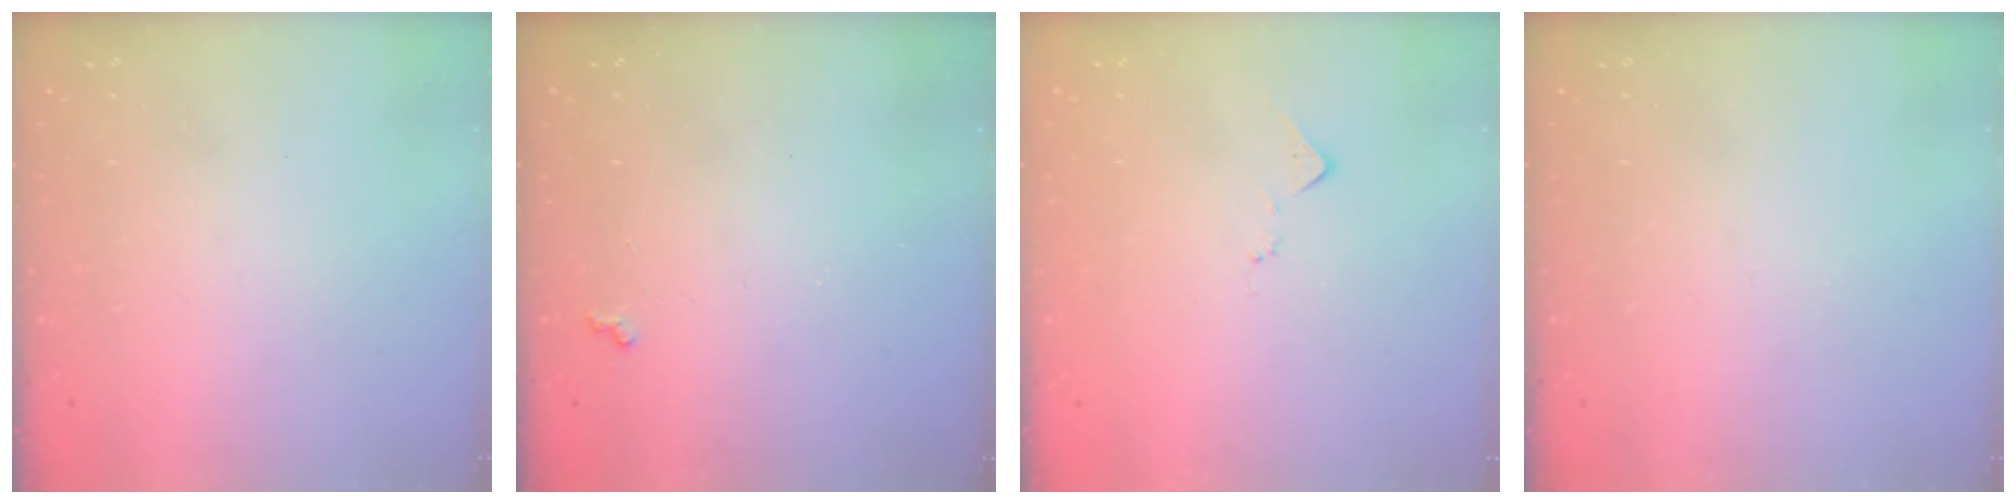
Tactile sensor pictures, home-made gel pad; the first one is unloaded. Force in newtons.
{"total": 4.1, "press": 4.0, "slide": 0.6}
{"total": 7.2, "press": 7.2, "slide": 0.3}
{"total": 0.0}